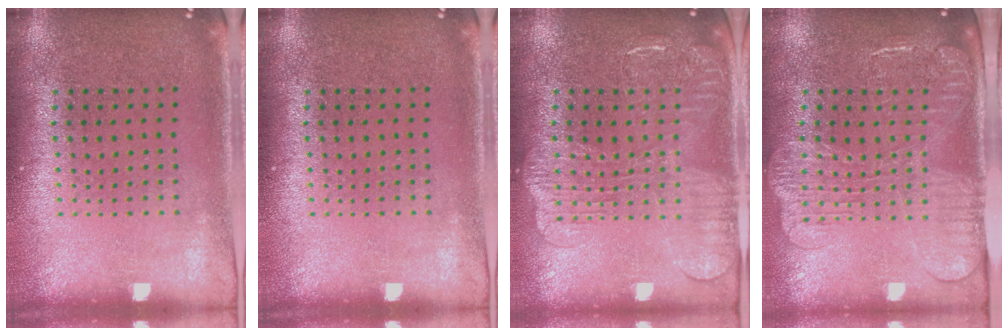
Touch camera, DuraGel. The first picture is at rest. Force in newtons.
{"total": 0.0}
{"total": 2.1, "press": 1.9, "slide": 0.9}
{"total": 2.4, "press": 2.0, "slide": 1.4}